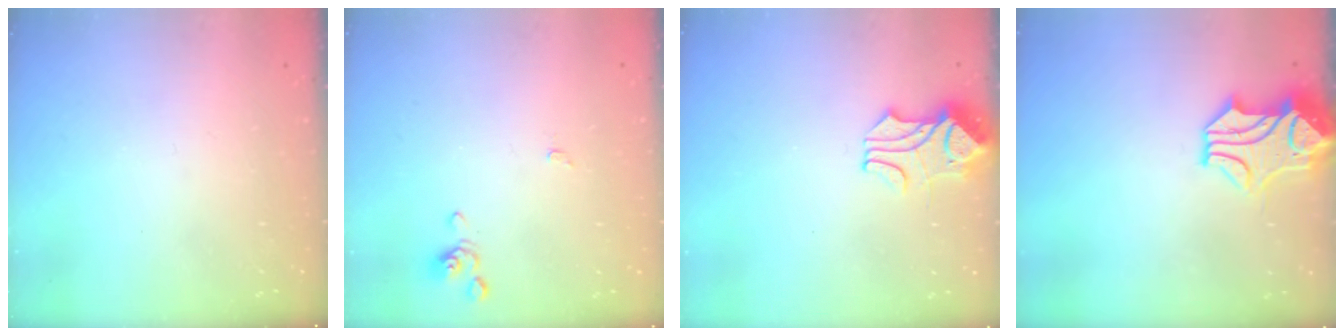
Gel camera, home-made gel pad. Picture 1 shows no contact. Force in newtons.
{"total": 0.0}
{"total": 1.7, "press": 1.2, "slide": 1.1}
{"total": 1.0, "press": 0.3, "slide": 1.0}